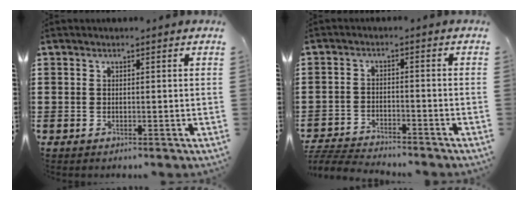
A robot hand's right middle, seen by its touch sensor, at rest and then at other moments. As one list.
[{"total": 4.2, "force": [-4.2, 0.5, 0.4], "torque": [-0.023, -0.001, -0.092]}]